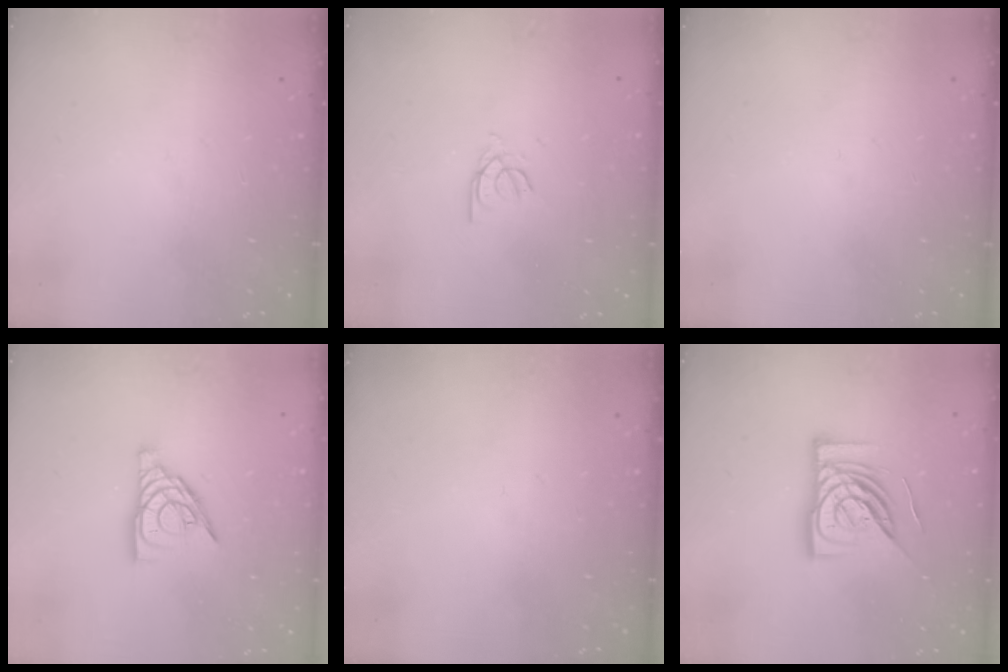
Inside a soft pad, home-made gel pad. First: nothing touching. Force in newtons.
{"total": 2.6, "press": 2.6, "slide": 0.2}
{"total": 0.0}
{"total": 10.4, "press": 10.4, "slide": 1.2}
{"total": 0.0}
{"total": 15.0, "press": 15.0, "slide": 1.4}